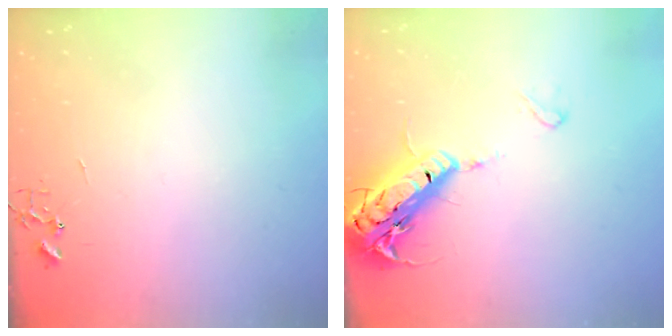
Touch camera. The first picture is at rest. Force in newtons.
{"total": 20.3, "press": 19.9, "slide": 3.9}